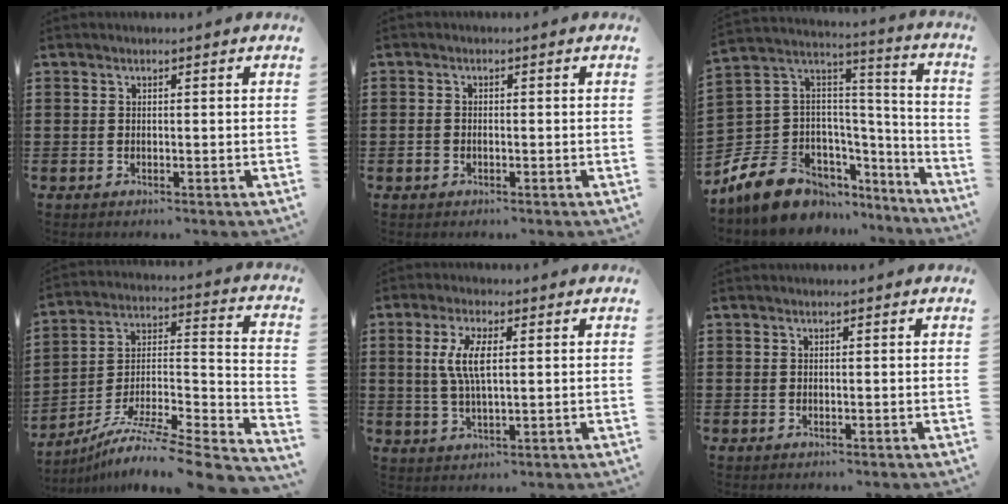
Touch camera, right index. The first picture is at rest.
{"total": 1.1, "force": [-0.5, 0.8, 0.7], "torque": [-0.014, 0.001, -0.009]}
{"total": 11.4, "force": [-7.9, 7.6, 3.0], "torque": [-0.090, 0.013, -0.146]}
{"total": 7.3, "force": [-5.6, 1.0, 4.6], "torque": [-0.083, -0.011, -0.114]}
{"total": 6.1, "force": [1.3, 2.0, 5.6], "torque": [-0.119, 0.004, 0.018]}
{"total": 0.0}